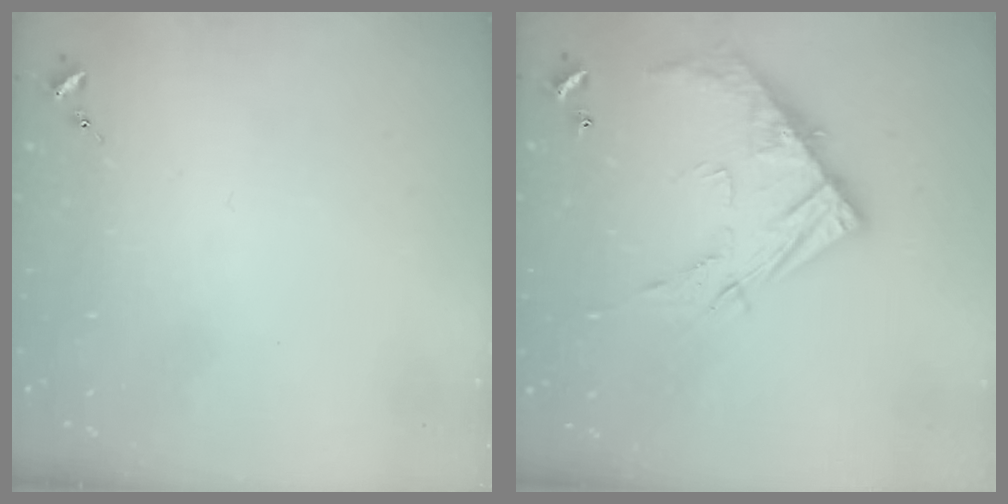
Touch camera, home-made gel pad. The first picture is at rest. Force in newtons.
{"total": 13.7, "press": 13.6, "slide": 1.0}